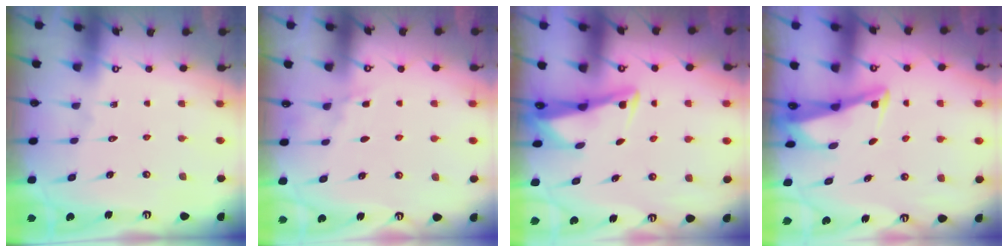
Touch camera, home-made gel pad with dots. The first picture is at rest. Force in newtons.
{"total": 4.0, "press": 3.9, "slide": 0.5}
{"total": 3.0, "press": 3.0, "slide": 0.6}
{"total": 2.5, "press": 2.5, "slide": 0.2}